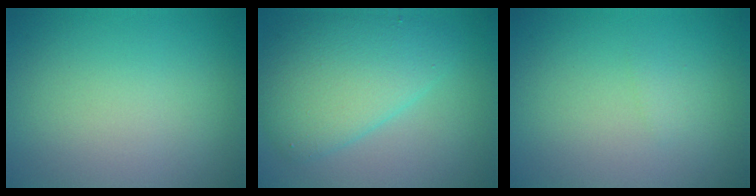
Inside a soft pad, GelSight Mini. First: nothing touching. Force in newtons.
{"total": 6.2, "press": 6.2, "slide": 0.1}
{"total": 0.6, "press": 0.6, "slide": 0.0}